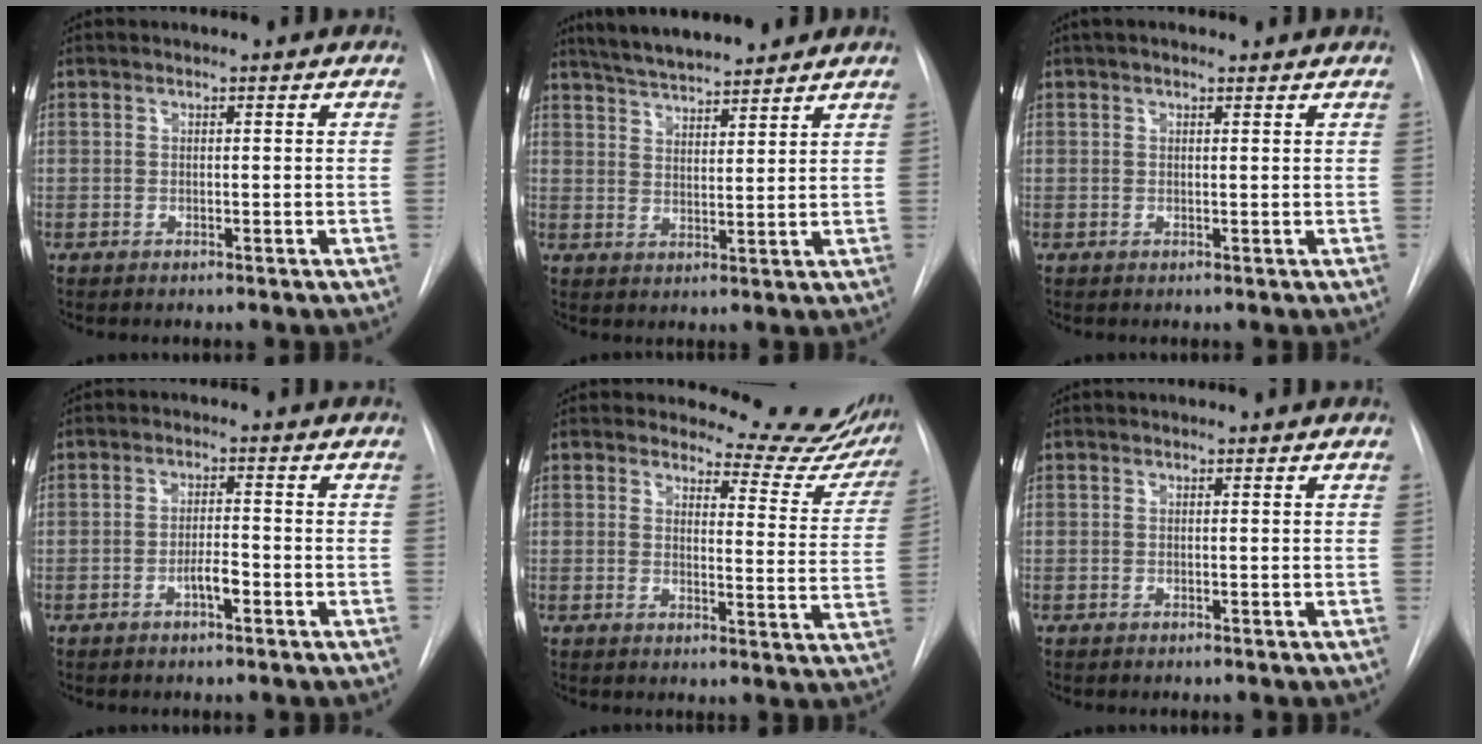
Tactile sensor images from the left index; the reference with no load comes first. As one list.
[{"total": 10.8, "force": [9.6, 1.6, 4.5], "torque": [-0.074, 0.014, 0.153]}, {"total": 3.4, "force": [2.5, 1.2, 2.0], "torque": [-0.031, 0.028, 0.037]}, {"total": 2.9, "force": [-1.5, 0.7, 2.4], "torque": [-0.039, 0.002, -0.026]}, {"total": 13.3, "force": [12.9, 2.9, 0.6], "torque": [0.025, -0.091, 0.119]}, {"total": 0.0}]